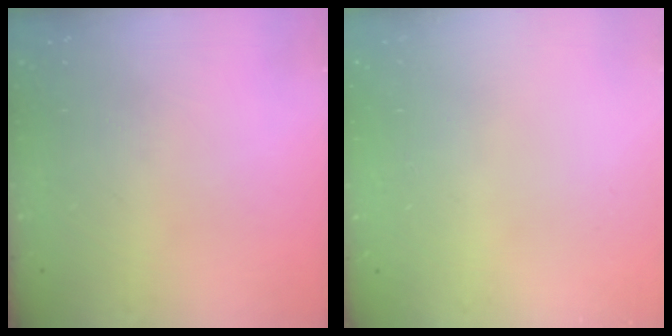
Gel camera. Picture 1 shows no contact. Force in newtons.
{"total": 0.0}